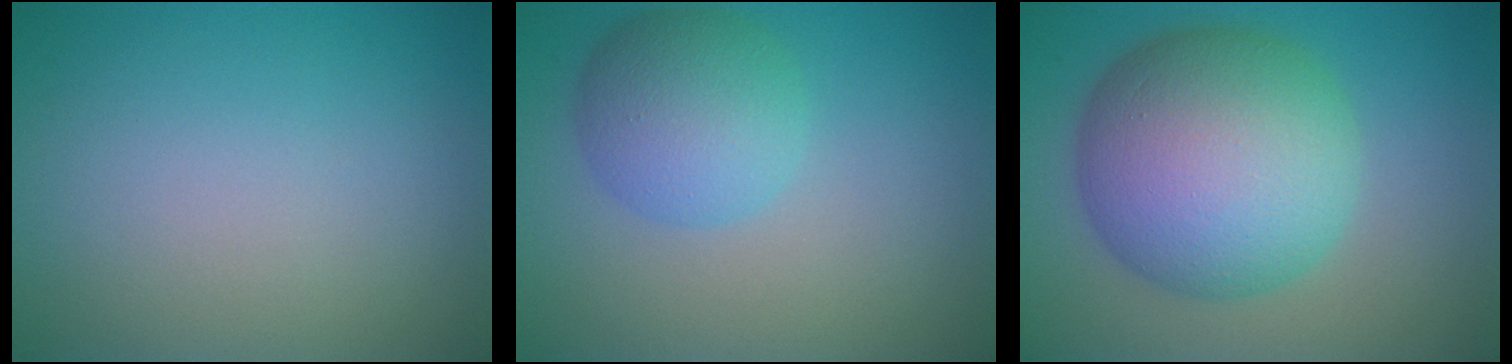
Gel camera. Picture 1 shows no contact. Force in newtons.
{"total": 4.9, "press": 4.9, "slide": 0.1}
{"total": 12.3, "press": 12.3, "slide": 0.3}